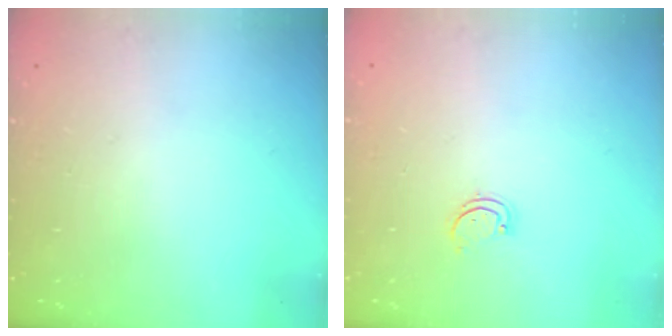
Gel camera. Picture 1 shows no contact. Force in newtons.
{"total": 1.7, "press": 1.7, "slide": 0.3}